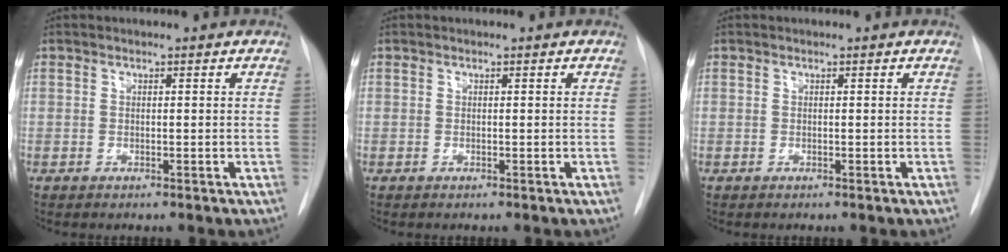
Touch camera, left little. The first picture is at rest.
{"total": 0.0}
{"total": 0.0}